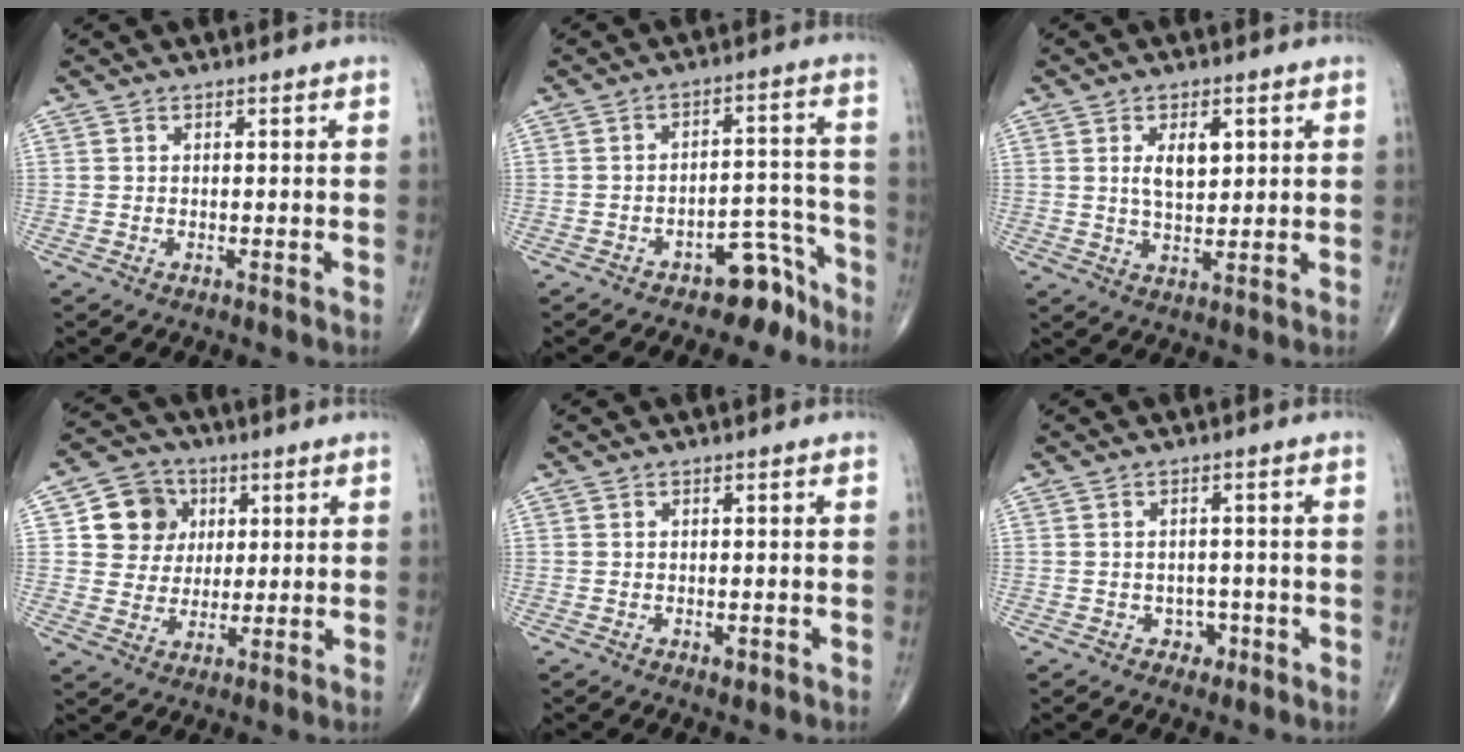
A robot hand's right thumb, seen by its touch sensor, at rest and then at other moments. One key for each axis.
{"total": 7.3, "fx": -5.4, "fy": 3.8, "fz": 3.1, "tx": -0.009, "ty": 0.078, "tz": -0.081}
{"total": 5.8, "fx": 1.7, "fy": 3.0, "fz": 4.7, "tx": -0.066, "ty": -0.011, "tz": 0.031}
{"total": 9.7, "fx": 2.7, "fy": 8.7, "fz": 3.2, "tx": -0.013, "ty": -0.004, "tz": 0.046}
{"total": 1.0, "fx": -0.3, "fy": 0.6, "fz": 0.7, "tx": -0.007, "ty": -0.001, "tz": -0.004}
{"total": 2.5, "fx": -1.0, "fy": 2.2, "fz": 0.8, "tx": 0.008, "ty": 0.007, "tz": -0.014}